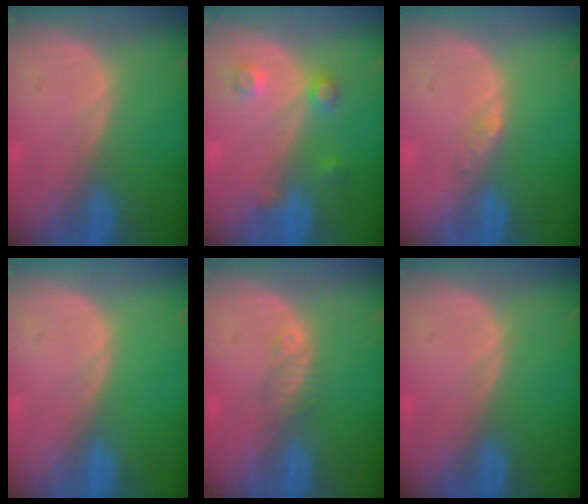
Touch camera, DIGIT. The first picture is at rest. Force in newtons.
{"total": 3.5, "press": 3.2, "slide": 1.4}
{"total": 1.2, "press": 1.2, "slide": 0.1}
{"total": 0.0}
{"total": 1.8, "press": 1.6, "slide": 0.8}
{"total": 0.0}